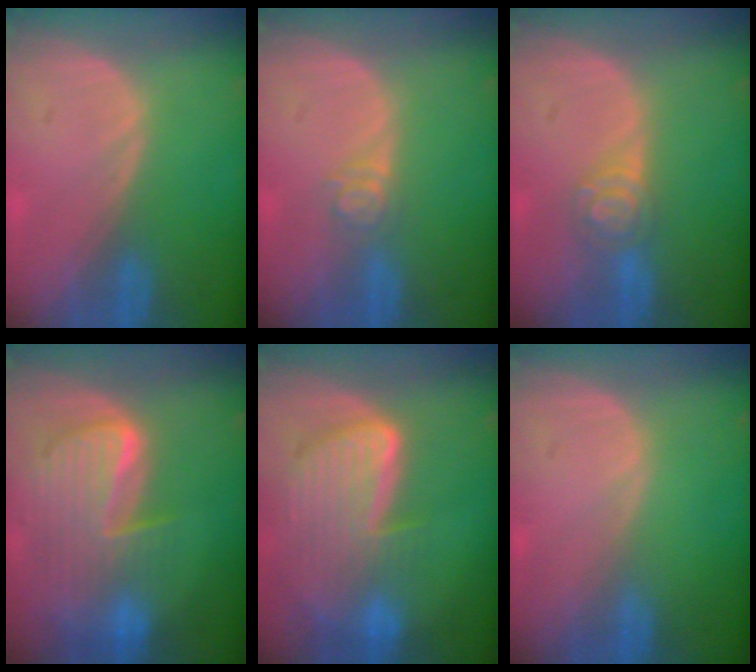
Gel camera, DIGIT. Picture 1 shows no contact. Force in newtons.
{"total": 3.0, "press": 2.5, "slide": 1.7}
{"total": 4.1, "press": 4.0, "slide": 0.9}
{"total": 10.1, "press": 8.7, "slide": 5.2}
{"total": 9.7, "press": 8.2, "slide": 5.3}
{"total": 0.0}